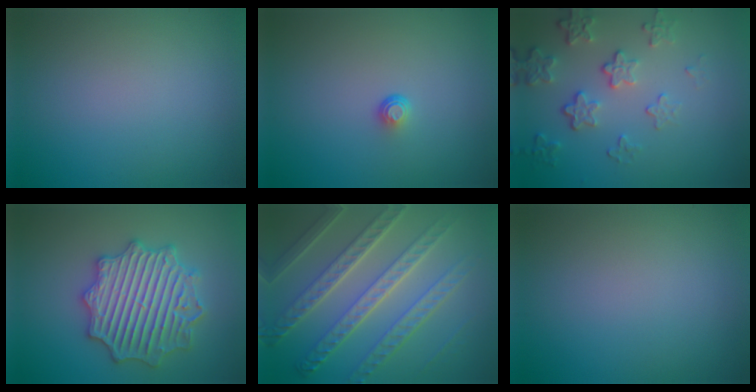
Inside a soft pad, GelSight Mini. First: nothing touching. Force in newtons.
{"total": 0.9, "press": 0.5, "slide": 0.7}
{"total": 4.2, "press": 3.2, "slide": 2.7}
{"total": 6.6, "press": 6.5, "slide": 1.0}
{"total": 8.3, "press": 6.2, "slide": 5.5}
{"total": 0.0}